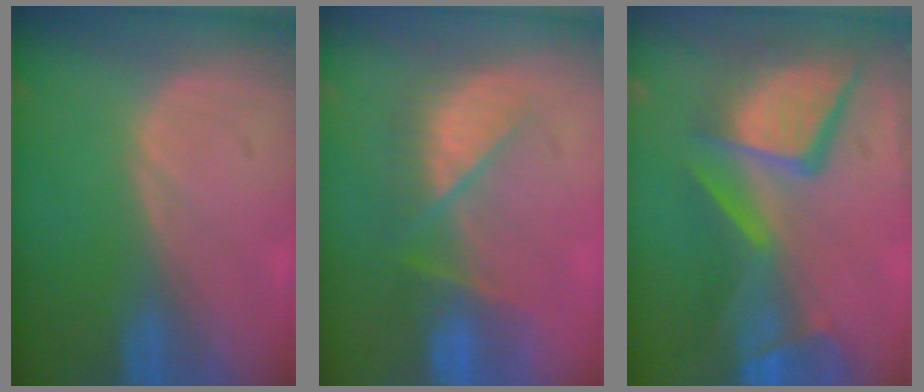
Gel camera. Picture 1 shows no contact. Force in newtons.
{"total": 7.3, "press": 7.1, "slide": 1.6}
{"total": 13.5, "press": 11.0, "slide": 7.8}